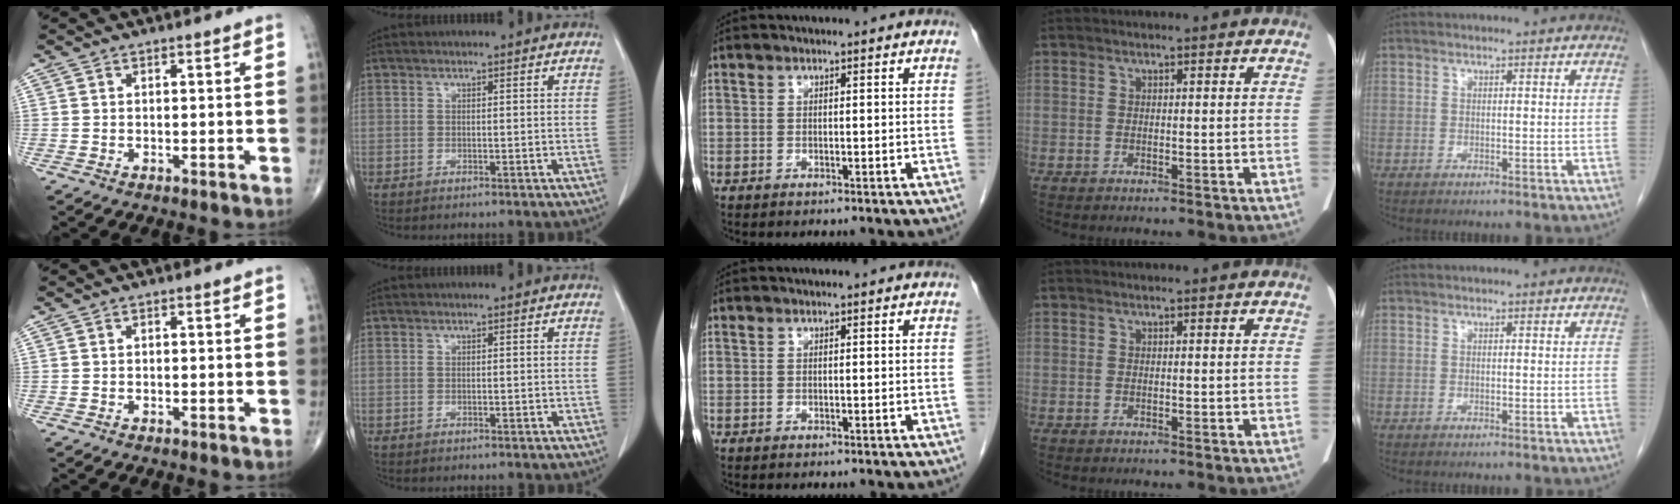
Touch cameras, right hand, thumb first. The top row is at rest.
{}